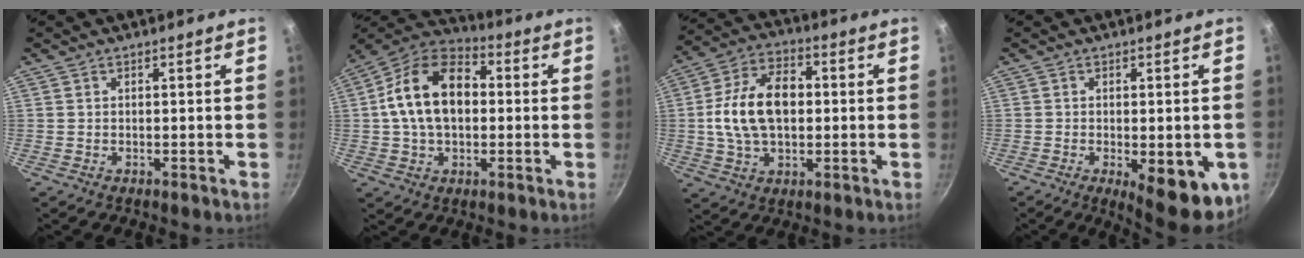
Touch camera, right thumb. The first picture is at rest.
{"total": 16.5, "force": [1.2, 11.0, 12.3], "torque": [-0.187, 0.030, 0.005]}
{"total": 15.1, "force": [0.4, 9.6, 11.7], "torque": [-0.186, 0.024, -0.002]}
{"total": 12.9, "force": [-3.8, 4.7, 11.4], "torque": [-0.115, -0.007, -0.040]}